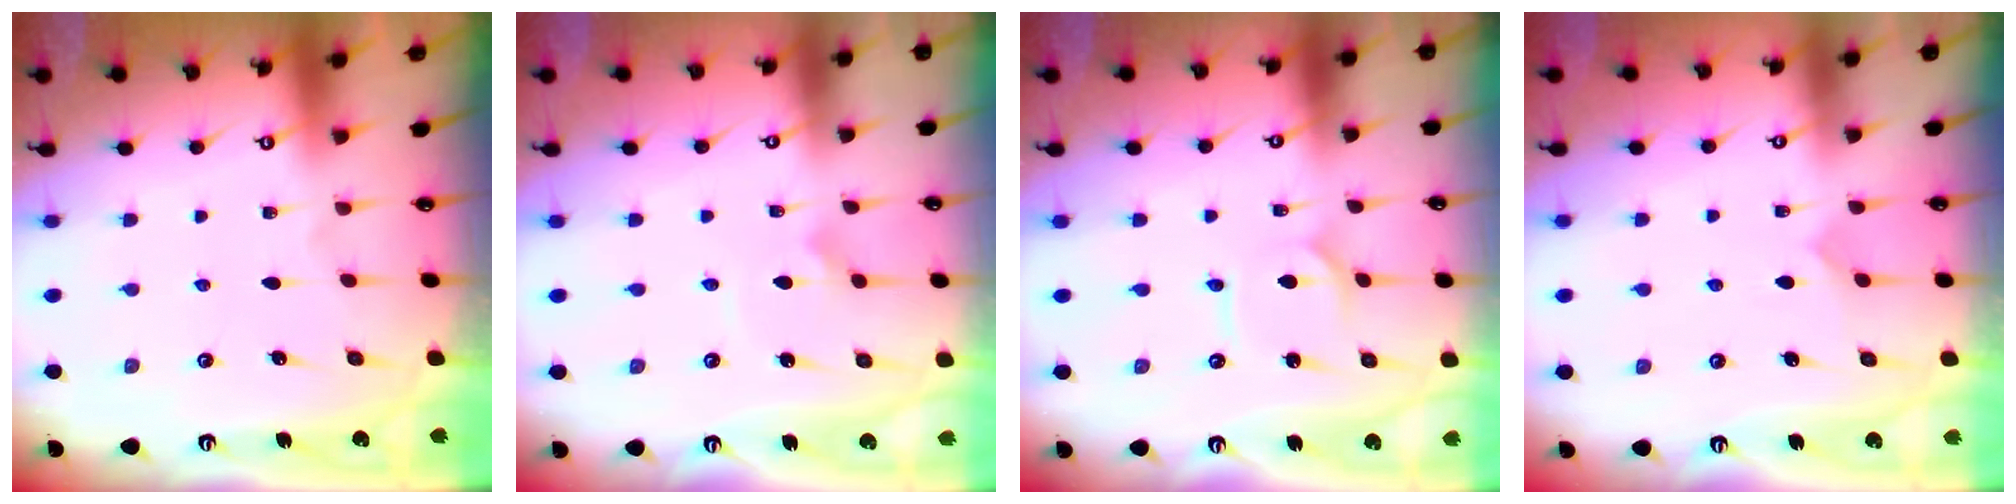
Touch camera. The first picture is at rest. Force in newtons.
{"total": 3.0, "press": 3.0, "slide": 0.2}
{"total": 2.3, "press": 2.2, "slide": 0.3}
{"total": 2.8, "press": 2.7, "slide": 0.2}